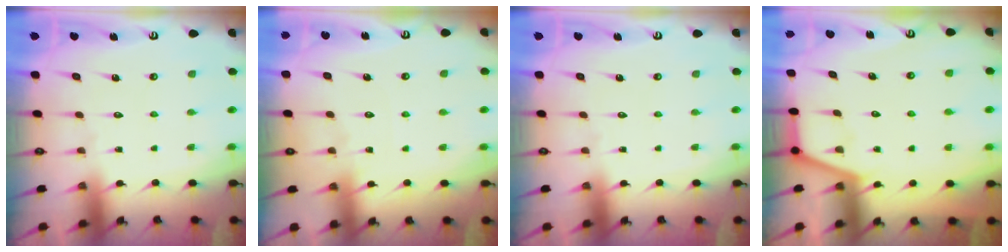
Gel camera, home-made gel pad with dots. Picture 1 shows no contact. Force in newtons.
{"total": 5.8, "press": 5.8, "slide": 0.6}
{"total": 0.0}
{"total": 2.8, "press": 2.8, "slide": 0.4}